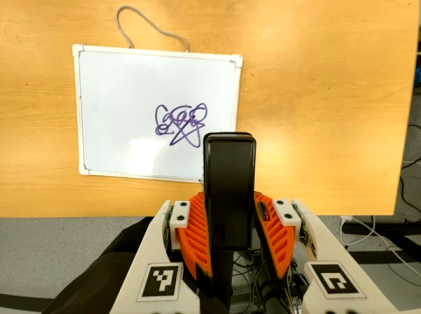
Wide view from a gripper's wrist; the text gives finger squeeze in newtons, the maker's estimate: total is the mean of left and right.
{"total": 4.0, "left": 2.5, "right": 5.4}